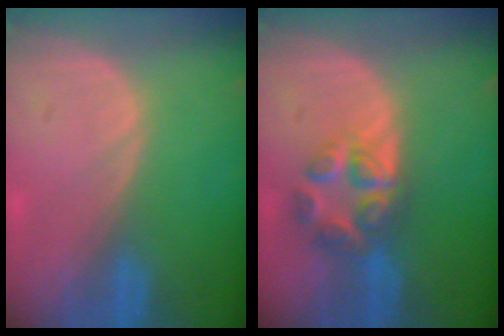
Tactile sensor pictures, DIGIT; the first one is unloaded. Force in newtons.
{"total": 6.8, "press": 5.8, "slide": 3.6}